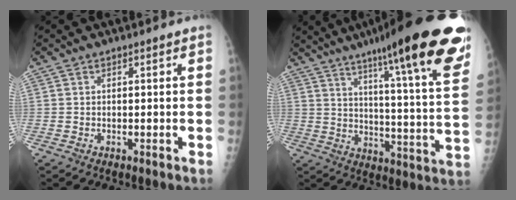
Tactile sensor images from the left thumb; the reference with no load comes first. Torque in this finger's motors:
{"motor_torque": [1.09, -0.22, 1.55, -1.23, 0.35]}